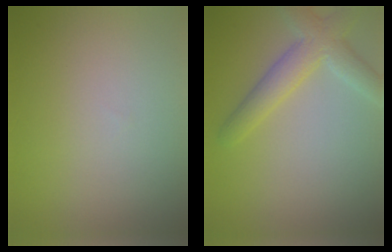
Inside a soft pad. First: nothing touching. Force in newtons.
{"total": 3.9, "press": 3.9, "slide": 0.2}